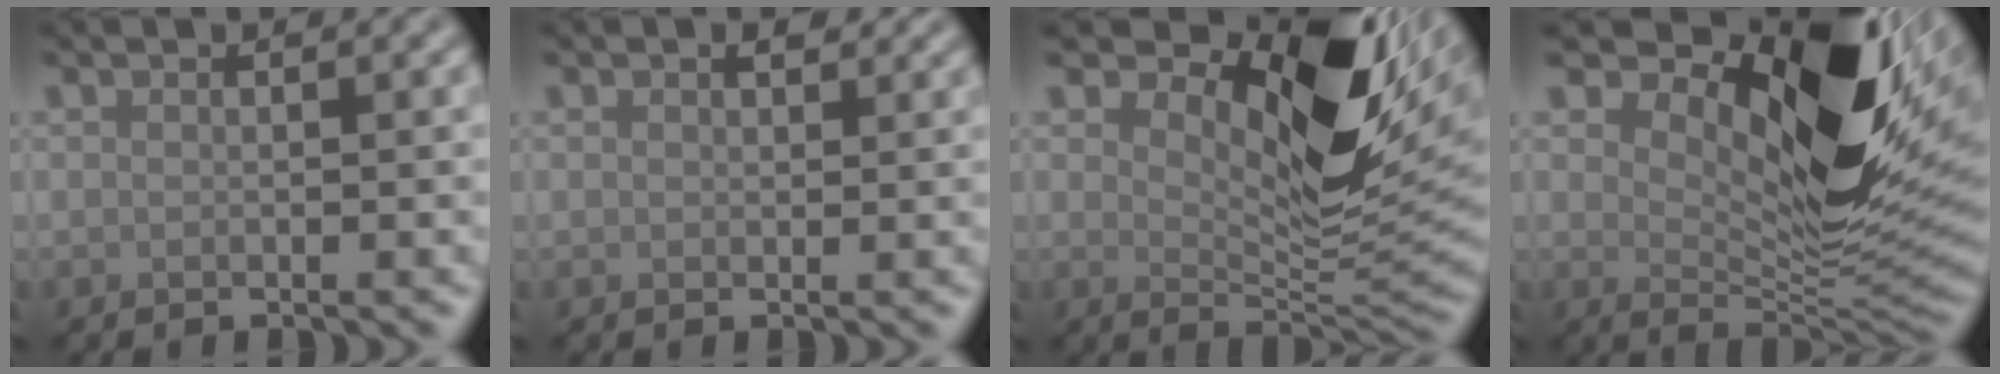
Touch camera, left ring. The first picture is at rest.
{"total": 1.4, "force": [0.8, 0.9, 0.7], "torque": [-0.009, -0.002, 0.014]}
{"total": 12.3, "force": [5.9, 5.2, 9.4], "torque": [-0.146, 0.002, 0.102]}
{"total": 13.5, "force": [6.4, 5.7, 10.4], "torque": [-0.156, 0.000, 0.112]}